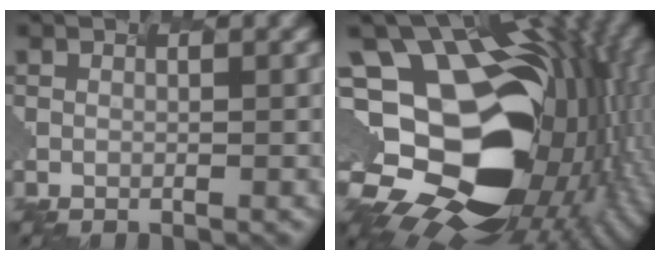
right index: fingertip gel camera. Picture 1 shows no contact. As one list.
[{"total": 18.9, "force": [-2.4, 12.4, 14.1], "torque": [-0.238, 0.006, -0.036]}]